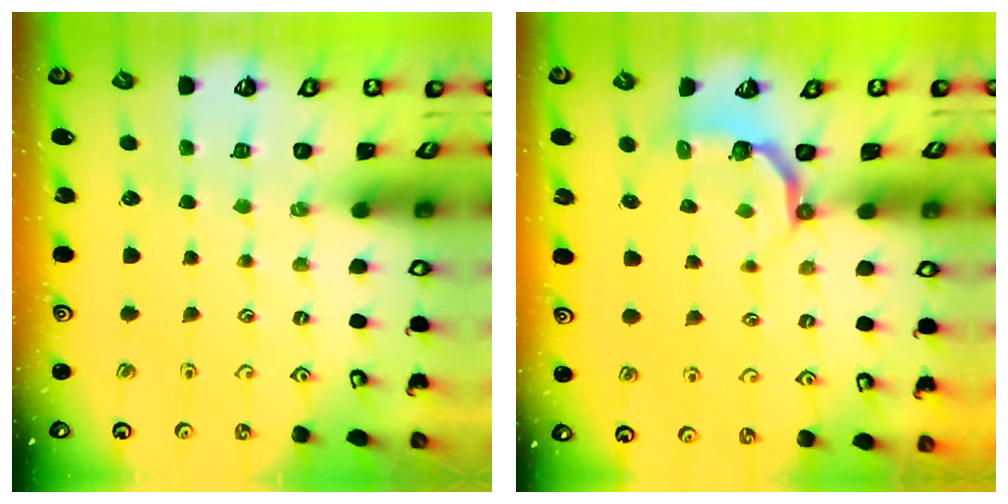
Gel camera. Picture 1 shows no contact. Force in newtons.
{"total": 4.1, "press": 2.4, "slide": 3.3}